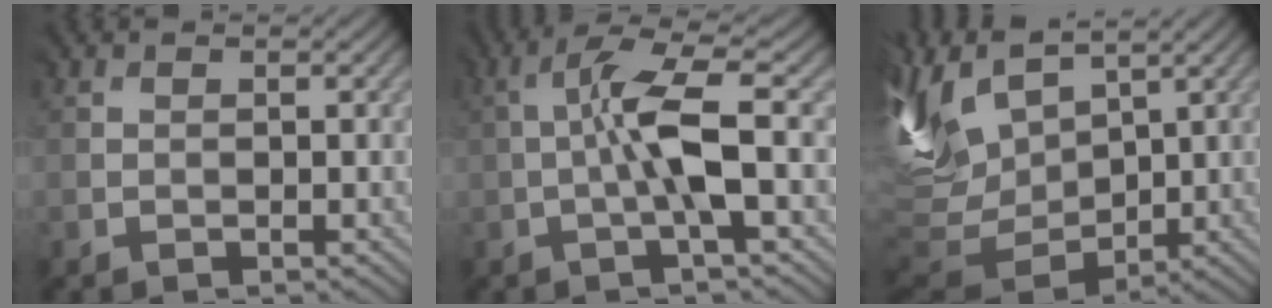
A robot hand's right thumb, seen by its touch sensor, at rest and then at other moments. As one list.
[{"total": 6.3, "force": [-0.6, 1.1, 6.2], "torque": [-0.113, 0.019, -0.020]}, {"total": 12.9, "force": [4.7, 8.6, 8.4], "torque": [-0.245, 0.022, 0.080]}]